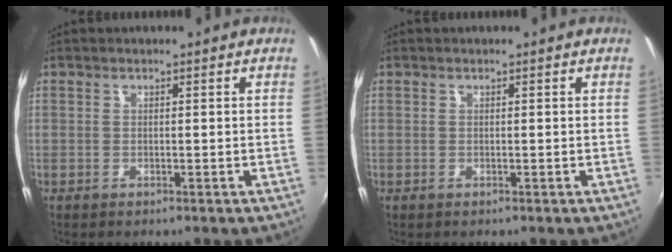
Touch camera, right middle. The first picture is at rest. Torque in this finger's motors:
{"motor_torque": [-0.04, 0.04, -0.01, 0.00]}